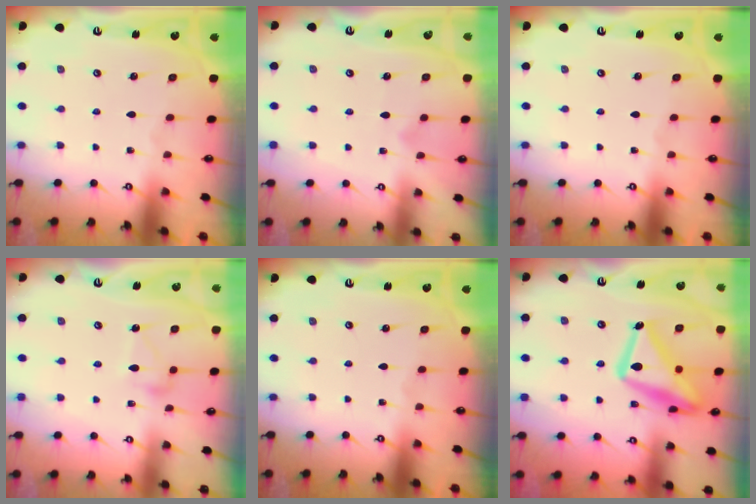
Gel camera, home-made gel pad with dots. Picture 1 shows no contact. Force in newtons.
{"total": 7.1, "press": 7.1, "slide": 0.3}
{"total": 0.0}
{"total": 10.5, "press": 10.5, "slide": 0.4}
{"total": 0.0}
{"total": 20.3, "press": 20.3, "slide": 1.4}